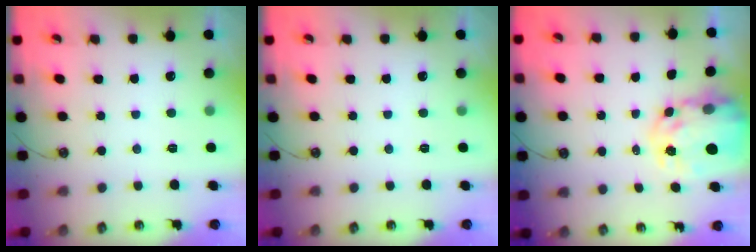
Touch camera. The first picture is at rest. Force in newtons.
{"total": 0.0}
{"total": 8.4, "press": 8.3, "slide": 0.8}